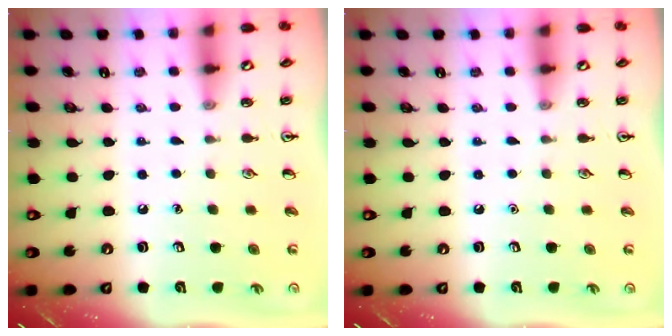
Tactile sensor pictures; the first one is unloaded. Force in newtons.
{"total": 0.0}